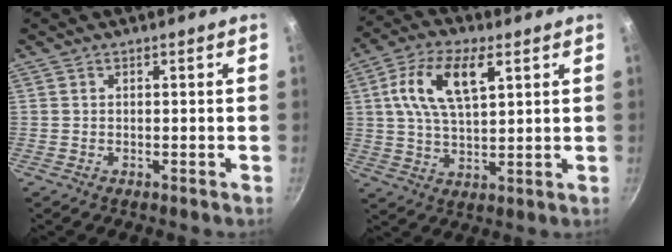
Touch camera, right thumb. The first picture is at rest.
{"total": 12.7, "force": [4.3, 6.1, 10.3], "torque": [-0.183, 0.002, 0.075]}